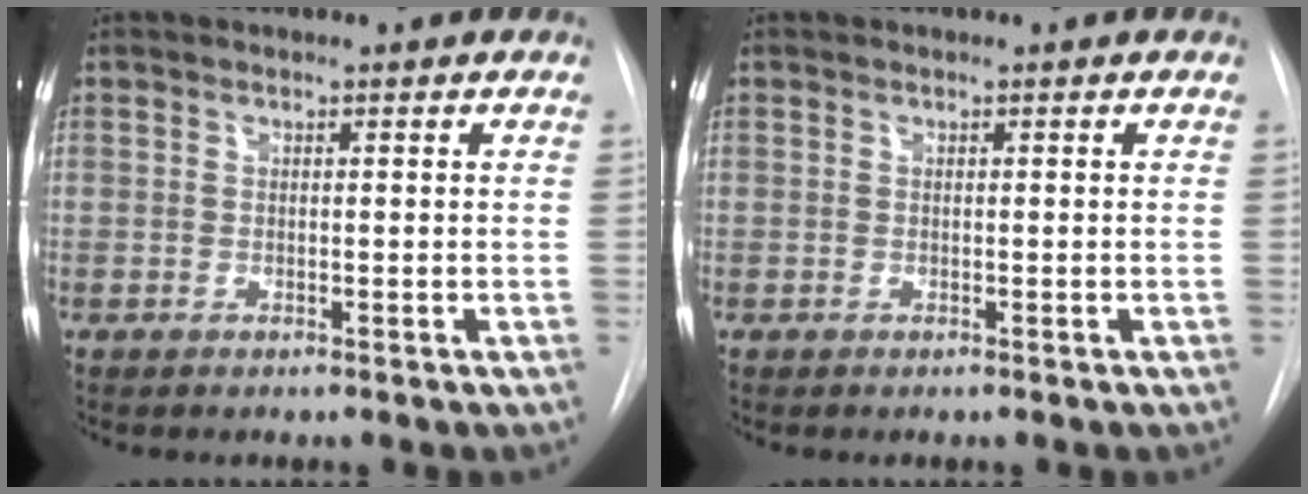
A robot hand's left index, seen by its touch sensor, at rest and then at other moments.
{"total": 0.0}